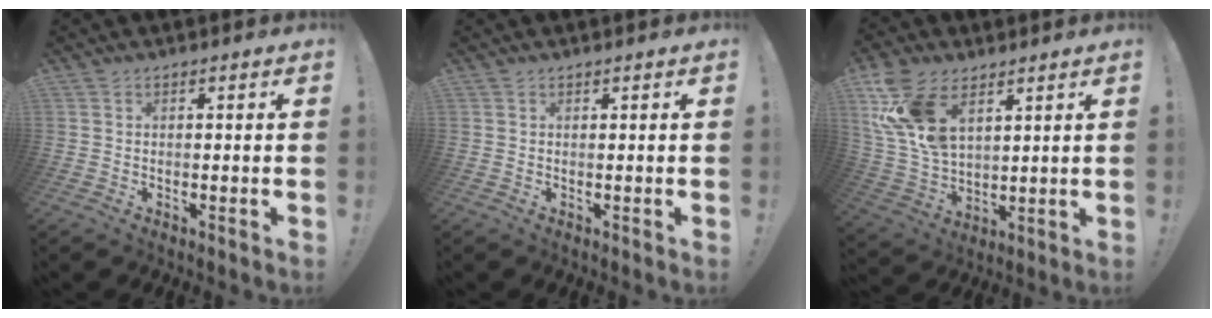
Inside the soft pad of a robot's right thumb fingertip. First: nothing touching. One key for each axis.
{"total": 0.0}
{"total": 15.9, "fx": 7.6, "fy": 9.6, "fz": 10.2, "tx": -0.203, "ty": -0.033, "tz": 0.146}